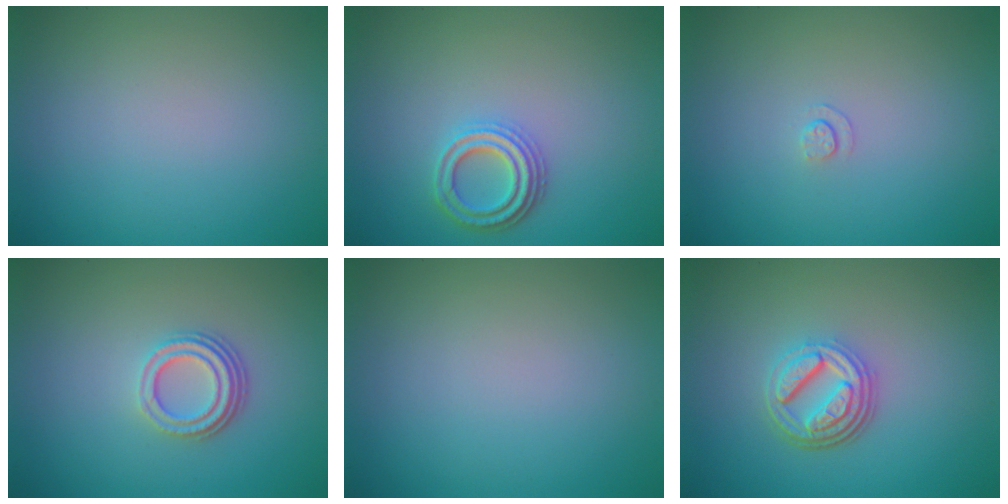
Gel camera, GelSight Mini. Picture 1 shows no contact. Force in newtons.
{"total": 3.0, "press": 2.7, "slide": 1.1}
{"total": 0.6, "press": 0.3, "slide": 0.6}
{"total": 3.3, "press": 2.4, "slide": 2.3}
{"total": 0.0}
{"total": 4.5, "press": 3.4, "slide": 3.0}